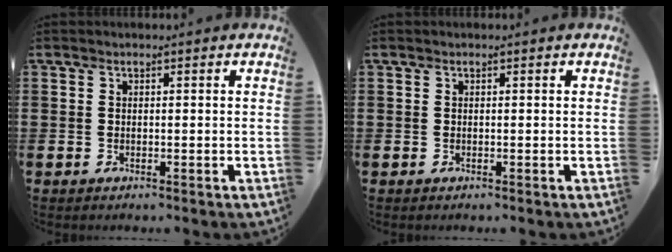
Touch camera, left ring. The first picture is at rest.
{"total": 0.0}